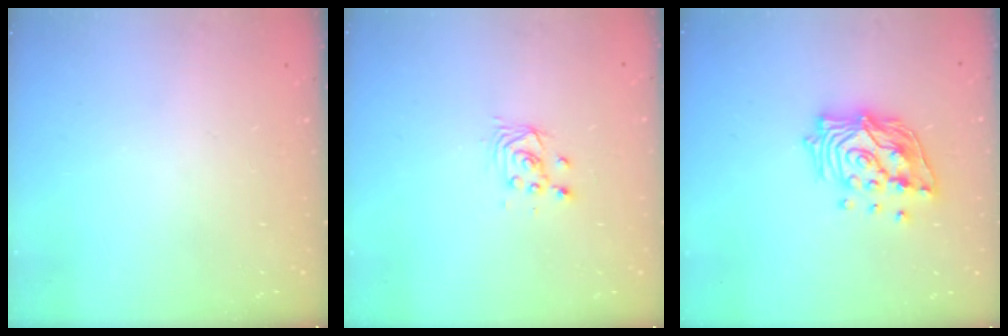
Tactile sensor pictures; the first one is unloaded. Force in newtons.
{"total": 2.7, "press": 2.7, "slide": 0.1}
{"total": 15.3, "press": 15.2, "slide": 1.7}